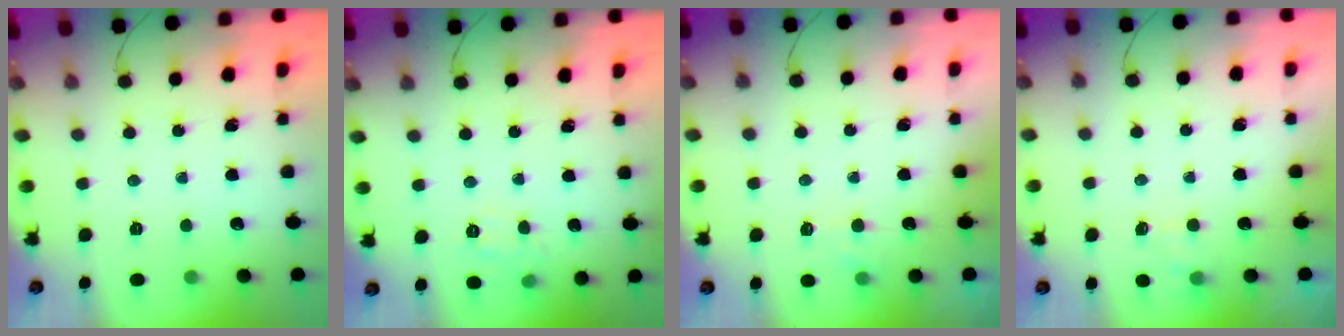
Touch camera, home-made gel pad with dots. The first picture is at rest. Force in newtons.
{"total": 7.3, "press": 7.2, "slide": 1.0}
{"total": 5.2, "press": 4.9, "slide": 1.6}
{"total": 2.5, "press": 1.9, "slide": 1.6}